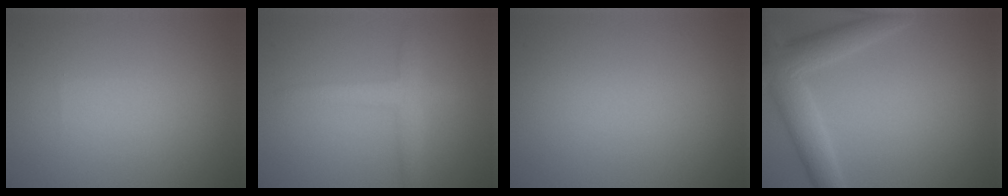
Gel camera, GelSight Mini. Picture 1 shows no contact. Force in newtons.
{"total": 2.7, "press": 2.7, "slide": 0.2}
{"total": 0.0}
{"total": 5.1, "press": 5.1, "slide": 0.2}